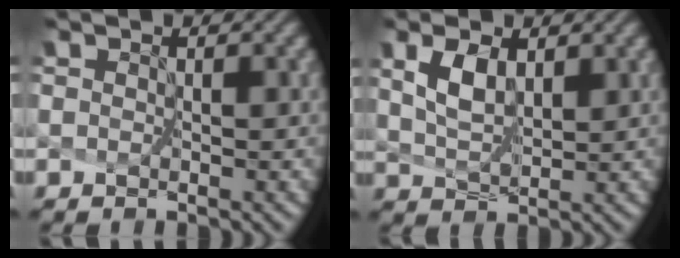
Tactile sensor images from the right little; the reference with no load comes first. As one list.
[{"total": 1.7, "force": [1.0, 0.5, 1.3], "torque": [-0.031, -0.005, 0.035]}]